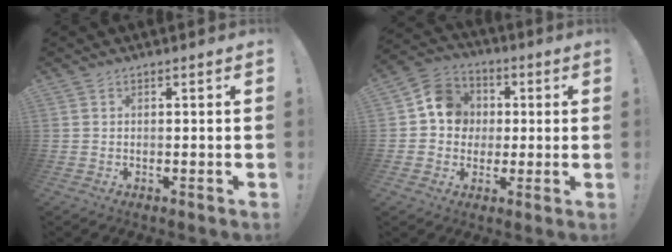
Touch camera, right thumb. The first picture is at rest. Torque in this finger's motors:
{"motor_torque": [0.20, 1.18, 0.64, -0.58, 0.29]}